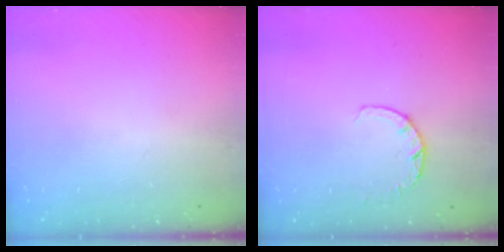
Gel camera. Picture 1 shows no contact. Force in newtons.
{"total": 3.0, "press": 2.9, "slide": 0.4}